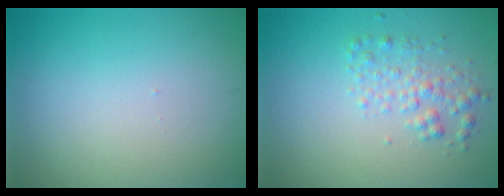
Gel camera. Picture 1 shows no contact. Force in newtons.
{"total": 2.0, "press": 2.0, "slide": 0.1}